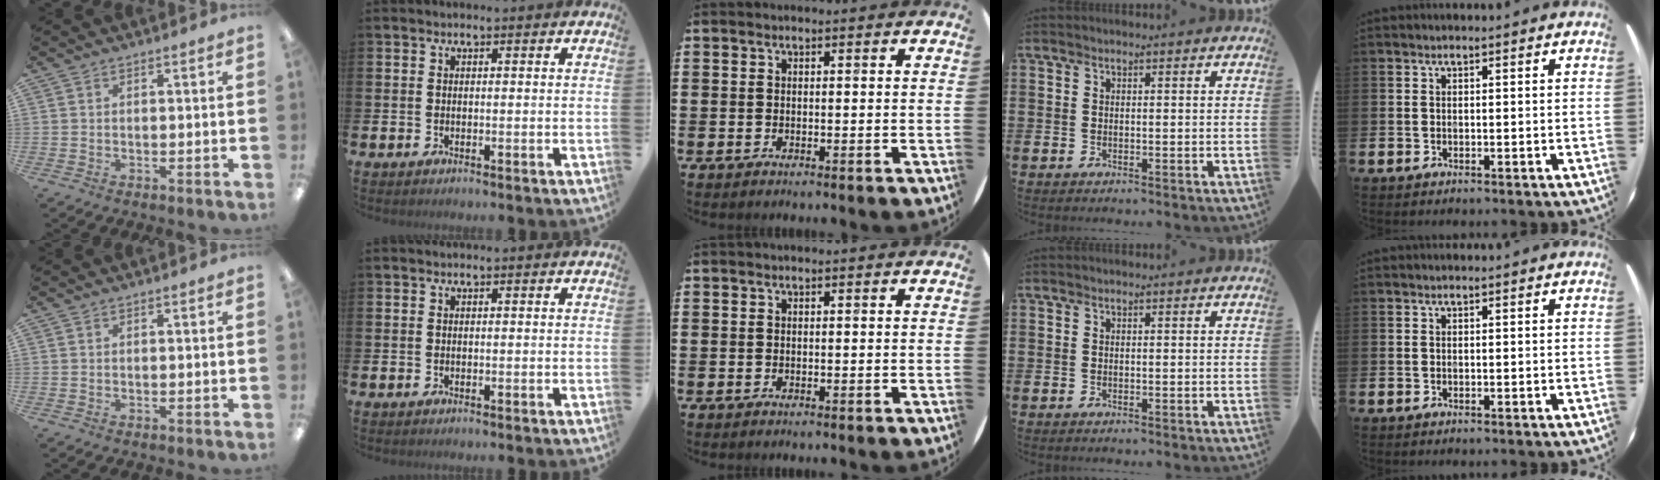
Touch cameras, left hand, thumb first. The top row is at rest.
{}